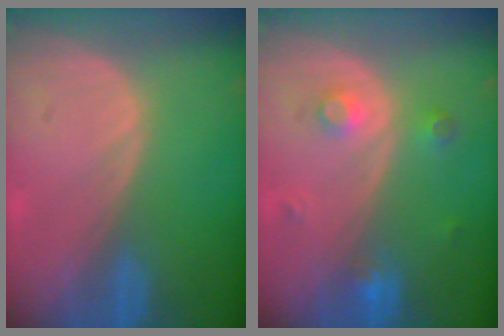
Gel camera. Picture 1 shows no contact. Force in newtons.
{"total": 3.2, "press": 3.0, "slide": 1.1}